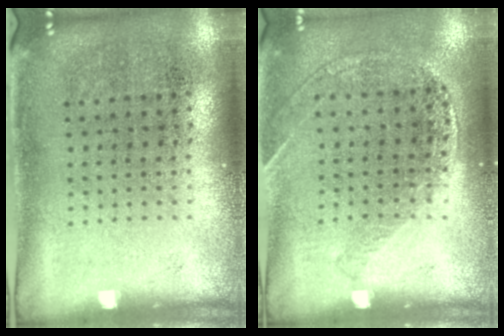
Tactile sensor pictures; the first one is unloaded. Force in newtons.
{"total": 1.2, "press": 1.2, "slide": 0.2}